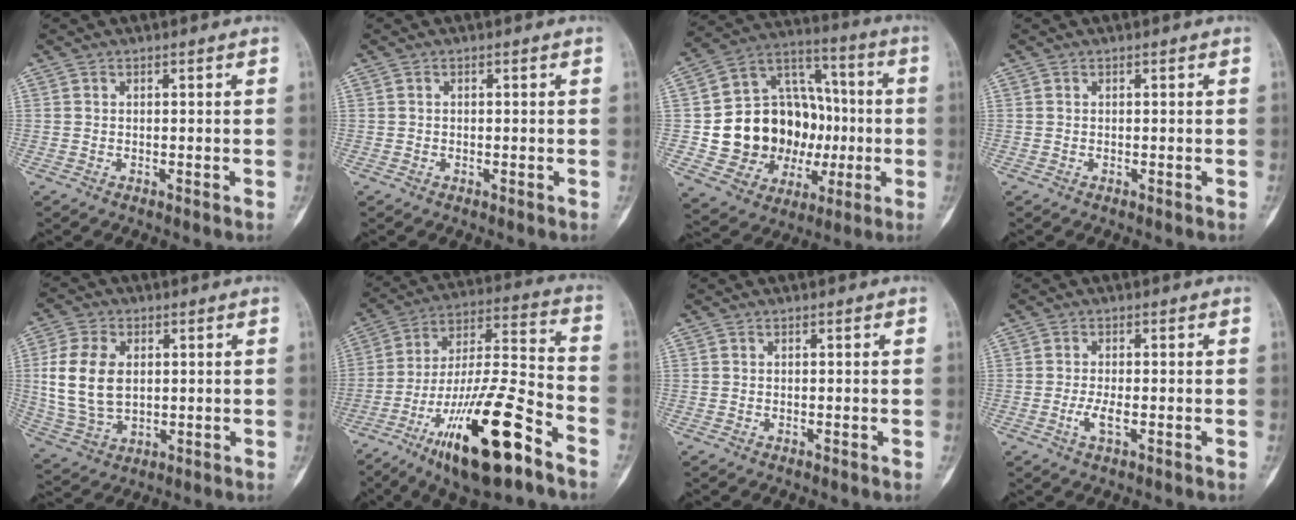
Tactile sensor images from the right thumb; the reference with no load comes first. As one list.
[{"total": 0.0}, {"total": 22.3, "force": [-2.0, 18.0, 13.1], "torque": [-0.155, 0.038, -0.011]}, {"total": 0.0}, {"total": 12.2, "force": [1.6, 8.1, 9.1], "torque": [-0.176, -0.003, 0.039]}, {"total": 23.7, "force": [-13.0, 5.9, 18.9], "torque": [-0.348, 0.063, -0.224]}, {"total": 0.0}, {"total": 2.9, "force": [-0.8, 0.9, 2.6], "torque": [-0.060, -0.004, -0.015]}]